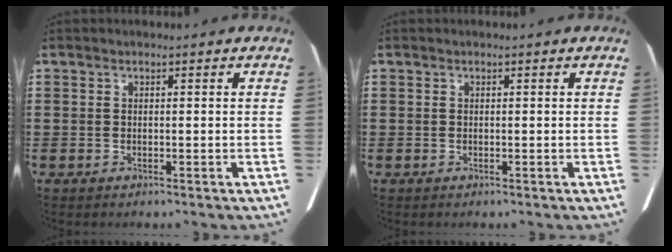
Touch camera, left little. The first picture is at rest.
{"total": 0.0}